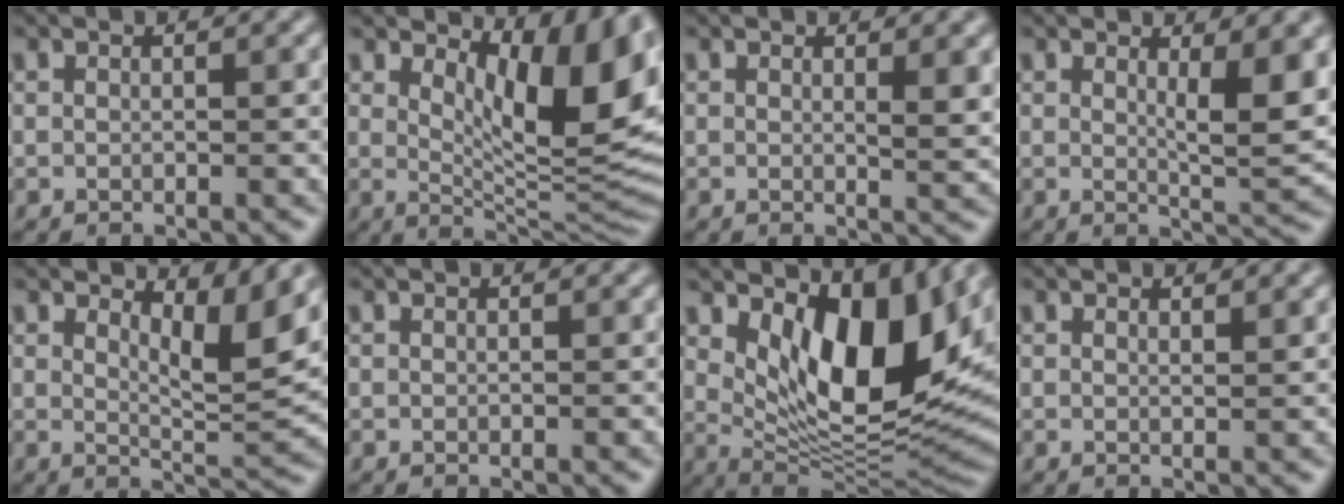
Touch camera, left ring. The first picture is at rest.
{"total": 10.6, "force": [3.6, 3.9, 9.1], "torque": [-0.126, -0.011, 0.064]}
{"total": 1.9, "force": [0.8, 0.4, 1.7], "torque": [-0.018, -0.004, 0.013]}
{"total": 5.0, "force": [1.4, 1.2, 4.7], "torque": [-0.067, -0.010, 0.025]}
{"total": 4.5, "force": [2.5, 1.2, 3.5], "torque": [-0.053, -0.008, 0.036]}
{"total": 0.0}
{"total": 11.4, "force": [3.9, 5.2, 9.3], "torque": [-0.138, -0.021, 0.070]}
{"total": 0.6, "force": [0.6, 0.0, 0.3], "torque": [-0.003, -0.002, 0.010]}